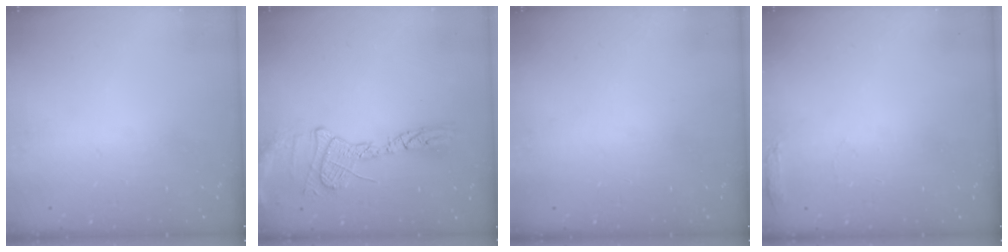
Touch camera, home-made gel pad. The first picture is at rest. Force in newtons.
{"total": 15.6, "press": 15.6, "slide": 1.3}
{"total": 15.1, "press": 2.1, "slide": 14.9}
{"total": 5.2, "press": 5.0, "slide": 1.3}